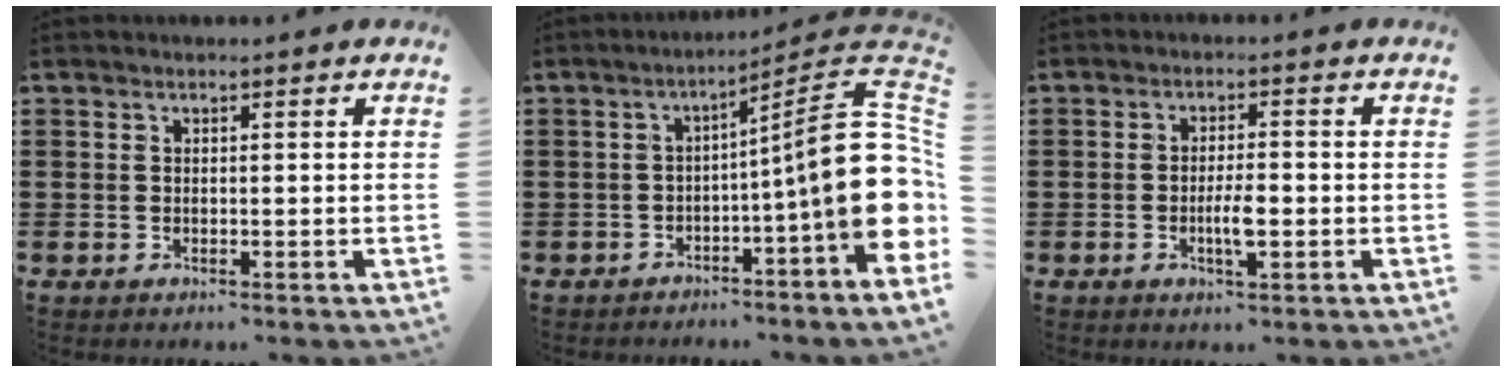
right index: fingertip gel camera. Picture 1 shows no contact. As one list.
[{"total": 14.6, "force": [-1.8, 2.6, 14.3], "torque": [-0.206, -0.022, -0.035]}, {"total": 4.0, "force": [-1.1, 1.0, 3.7], "torque": [-0.070, 0.003, -0.022]}]